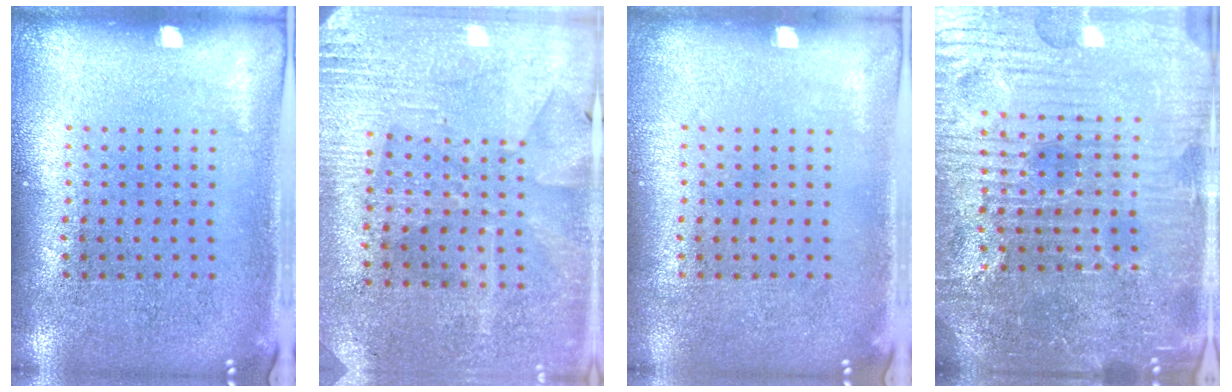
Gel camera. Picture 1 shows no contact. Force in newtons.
{"total": 2.9, "press": 2.8, "slide": 0.8}
{"total": 0.0}
{"total": 5.9, "press": 5.5, "slide": 2.2}